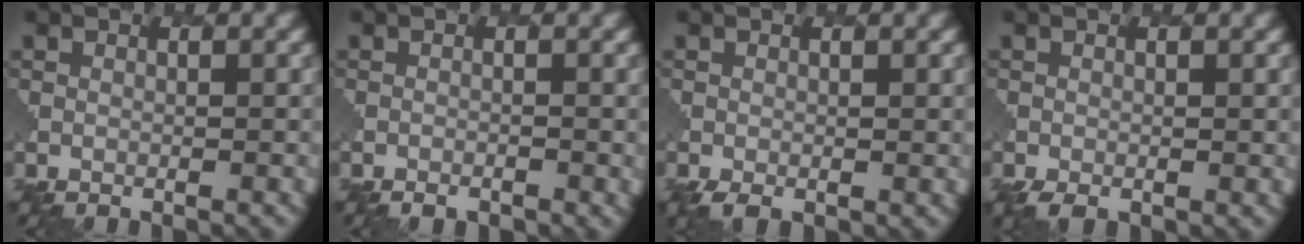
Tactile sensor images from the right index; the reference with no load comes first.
{"total": 1.4, "force": [-1.0, 0.8, 0.4], "torque": [-0.005, 0.004, -0.010]}
{"total": 2.4, "force": [-0.9, 1.2, 1.8], "torque": [-0.032, -0.007, -0.013]}
{"total": 2.6, "force": [-1.2, 1.4, 1.8], "torque": [-0.031, -0.004, -0.016]}